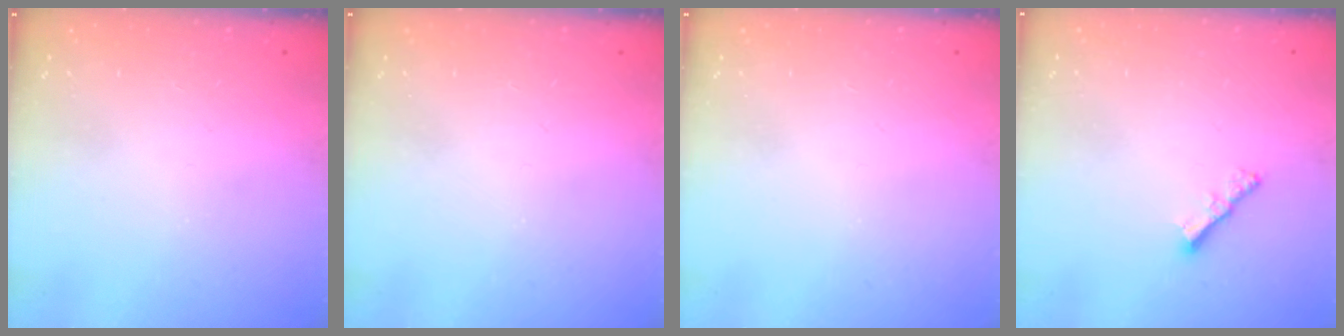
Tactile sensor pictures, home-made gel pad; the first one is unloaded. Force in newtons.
{"total": 0.0}
{"total": 0.0}
{"total": 2.2, "press": 2.1, "slide": 0.6}